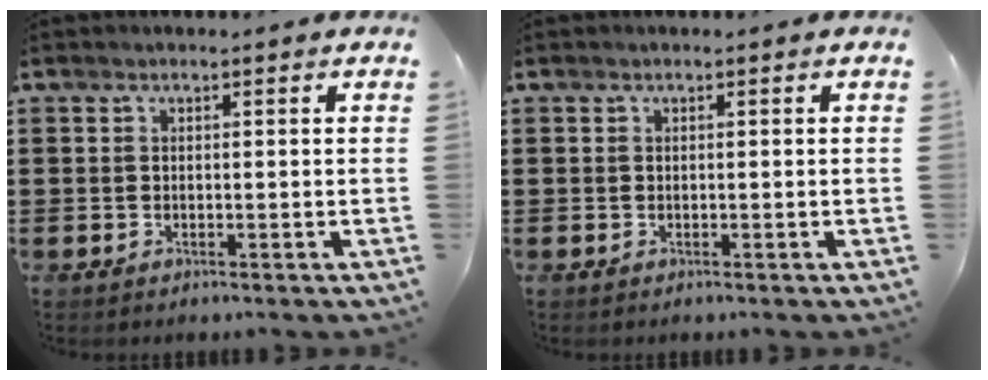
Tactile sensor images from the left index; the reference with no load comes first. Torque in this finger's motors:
{"motor_torque": [0.00, 0.00, 0.00, 0.00]}